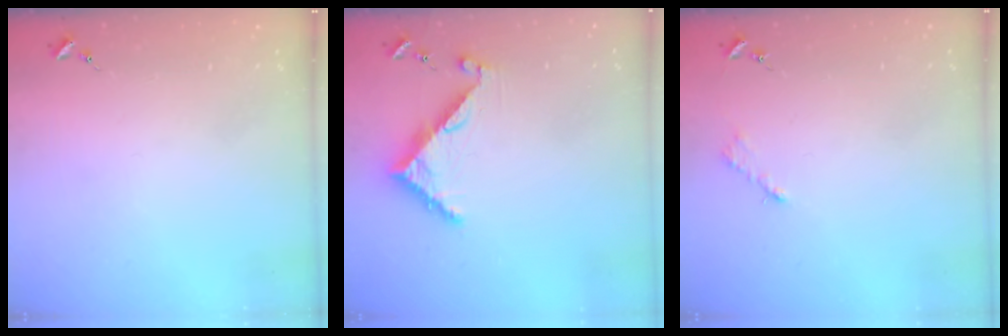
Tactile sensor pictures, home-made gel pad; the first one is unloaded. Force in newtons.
{"total": 7.3, "press": 7.3, "slide": 0.6}
{"total": 2.6, "press": 2.6, "slide": 0.4}